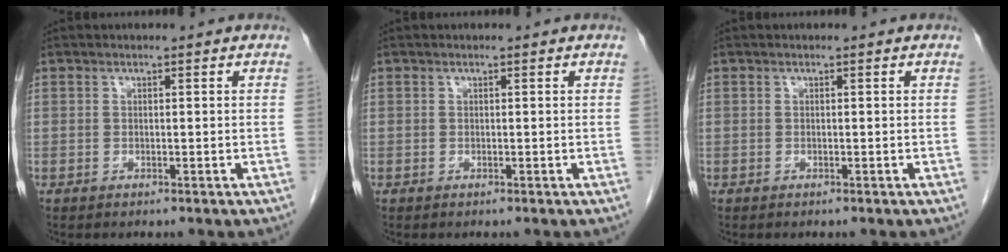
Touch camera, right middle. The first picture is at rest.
{"total": 0.0}
{"total": 0.0}